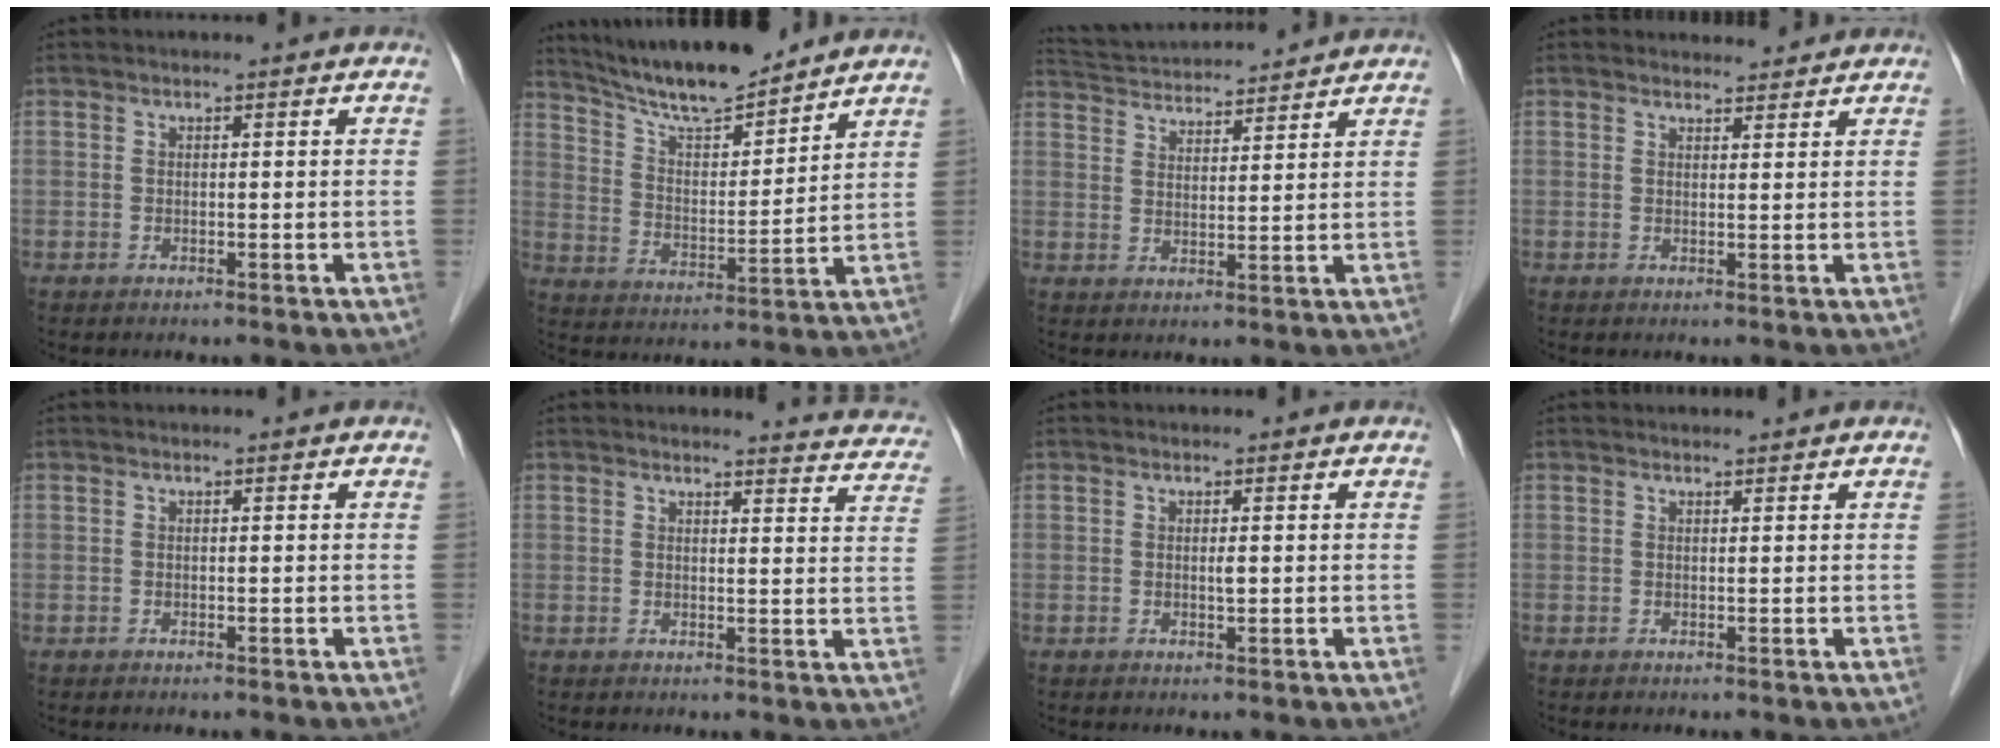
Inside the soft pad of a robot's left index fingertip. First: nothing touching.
{"total": 13.1, "force": [12.0, 1.4, 5.2], "torque": [-0.094, 0.004, 0.212]}
{"total": 13.0, "force": [12.4, 1.5, 3.7], "torque": [-0.077, 0.034, 0.197]}
{"total": 2.9, "force": [2.7, 0.9, 0.1], "torque": [-0.006, 0.005, 0.036]}
{"total": 0.0}
{"total": 9.9, "force": [9.8, 1.0, 0.8], "torque": [0.017, -0.055, 0.076]}
{"total": 0.6, "force": [0.1, 0.1, 0.6], "torque": [-0.015, -0.003, 0.001]}
{"total": 0.8, "force": [0.8, 0.1, 0.1], "torque": [-0.010, 0.004, 0.015]}